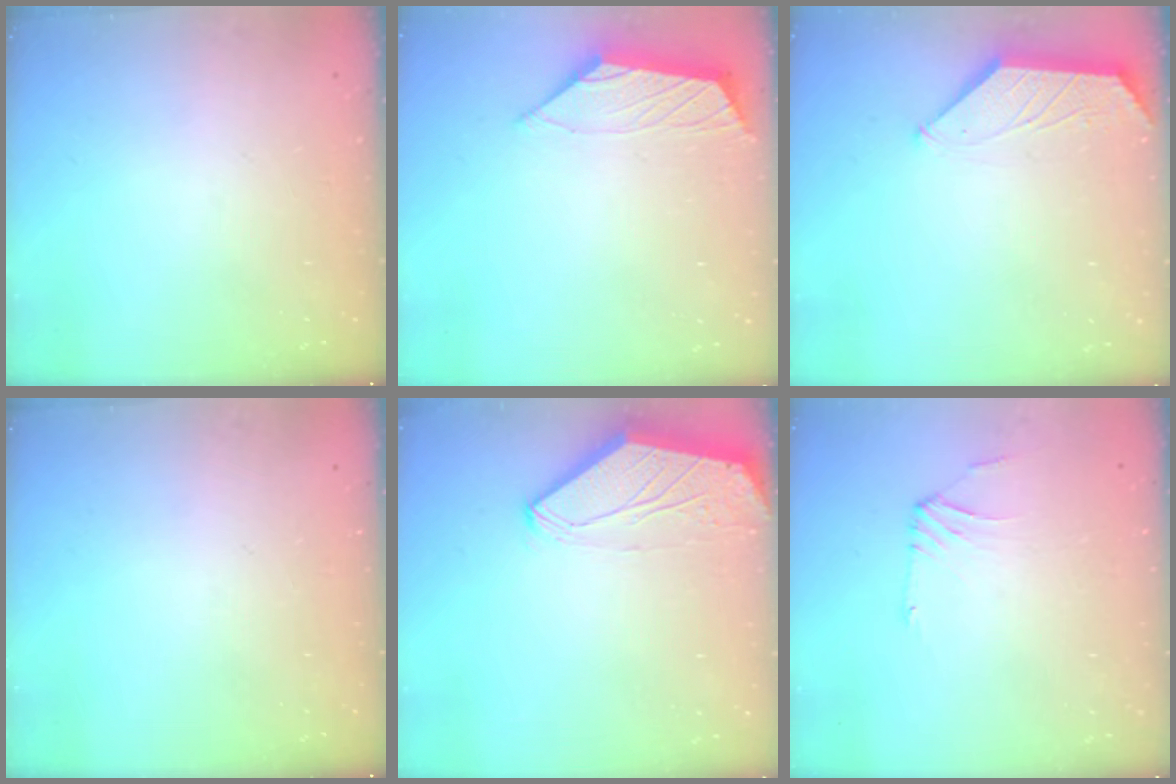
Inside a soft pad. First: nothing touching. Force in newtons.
{"total": 1.4, "press": 1.4, "slide": 0.2}
{"total": 1.1, "press": 1.0, "slide": 0.4}
{"total": 0.0}
{"total": 0.0}
{"total": 1.0, "press": 0.8, "slide": 0.5}